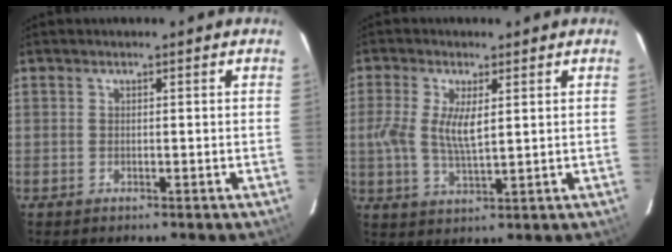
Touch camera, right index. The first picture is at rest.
{"total": 6.8, "force": [1.0, 2.4, 6.4], "torque": [-0.137, -0.002, 0.017]}